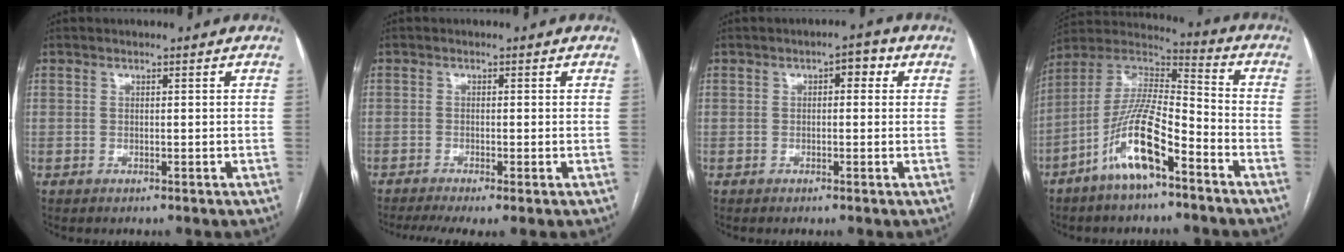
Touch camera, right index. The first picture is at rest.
{"total": 5.0, "force": [-3.3, 0.7, 3.7], "torque": [-0.061, -0.010, -0.057]}
{"total": 2.8, "force": [0.7, 1.2, 2.4], "torque": [-0.030, 0.017, 0.007]}
{"total": 13.7, "force": [-7.3, 3.1, 11.2], "torque": [-0.219, 0.004, -0.132]}